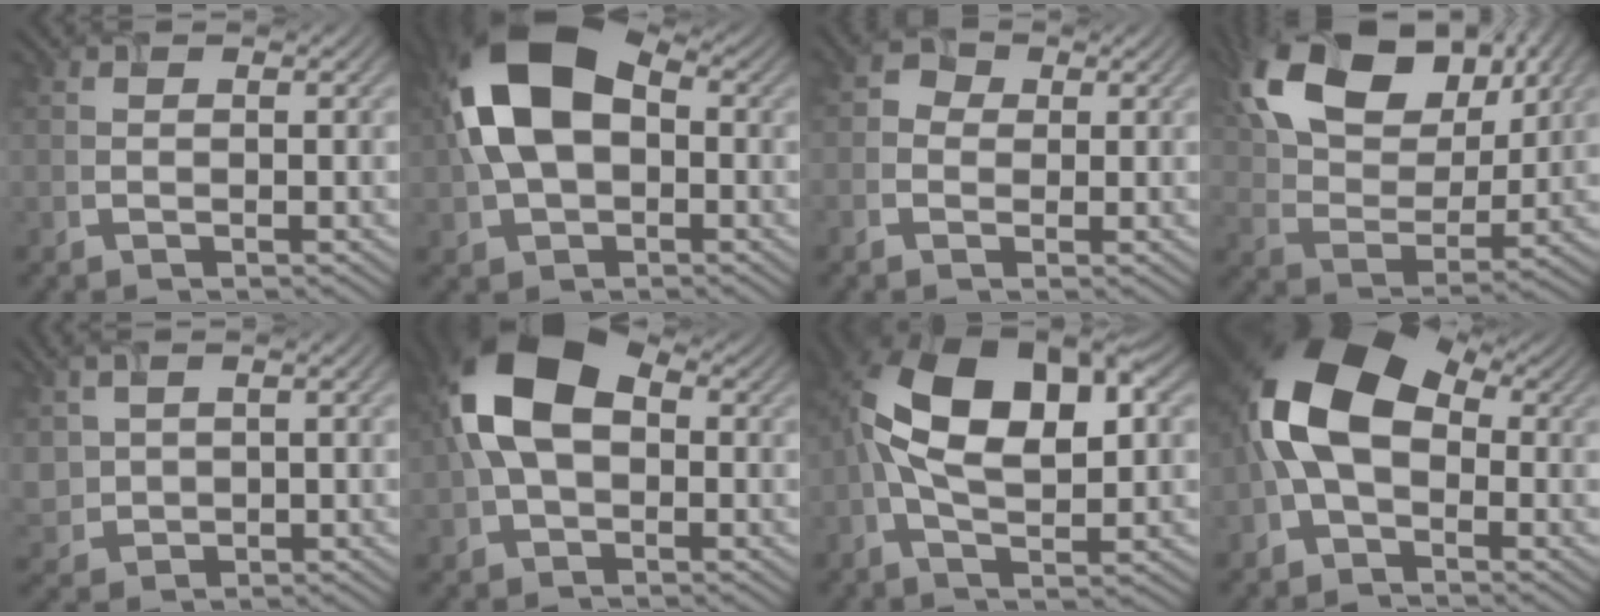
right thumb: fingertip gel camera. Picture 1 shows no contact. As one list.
[{"total": 14.0, "force": [1.1, 9.1, 10.6], "torque": [-0.227, 0.011, 0.010]}, {"total": 1.8, "force": [-0.5, 1.7, 0.3], "torque": [-0.002, -0.002, -0.014]}, {"total": 15.5, "force": [7.6, 9.3, 9.8], "torque": [-0.205, 0.011, 0.137]}, {"total": 5.1, "force": [1.6, 3.5, 3.2], "torque": [-0.102, -0.008, 0.043]}, {"total": 12.1, "force": [1.3, 7.8, 9.1], "torque": [-0.196, 0.013, 0.012]}, {"total": 13.8, "force": [2.5, 7.4, 11.3], "torque": [-0.229, -0.001, 0.043]}, {"total": 12.3, "force": [-0.3, 7.9, 9.5], "torque": [-0.213, 0.014, -0.025]}]